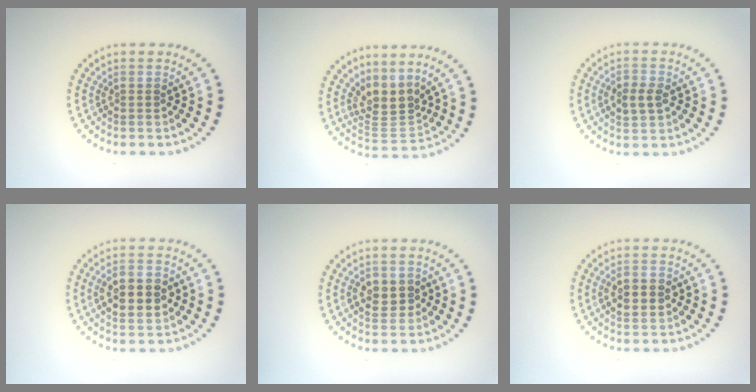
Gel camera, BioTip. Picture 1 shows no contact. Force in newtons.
{"total": 3.5, "press": 2.6, "slide": 2.4}
{"total": 2.5, "press": 2.5, "slide": 0.1}
{"total": 5.2, "press": 5.2, "slide": 0.3}
{"total": 2.8, "press": 2.8, "slide": 0.3}
{"total": 2.8, "press": 2.8, "slide": 0.1}